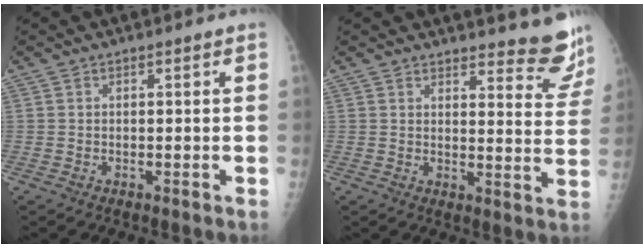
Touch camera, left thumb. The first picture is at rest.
{"total": 11.2, "force": [10.6, 2.1, 2.7], "torque": [0.000, -0.104, 0.105]}